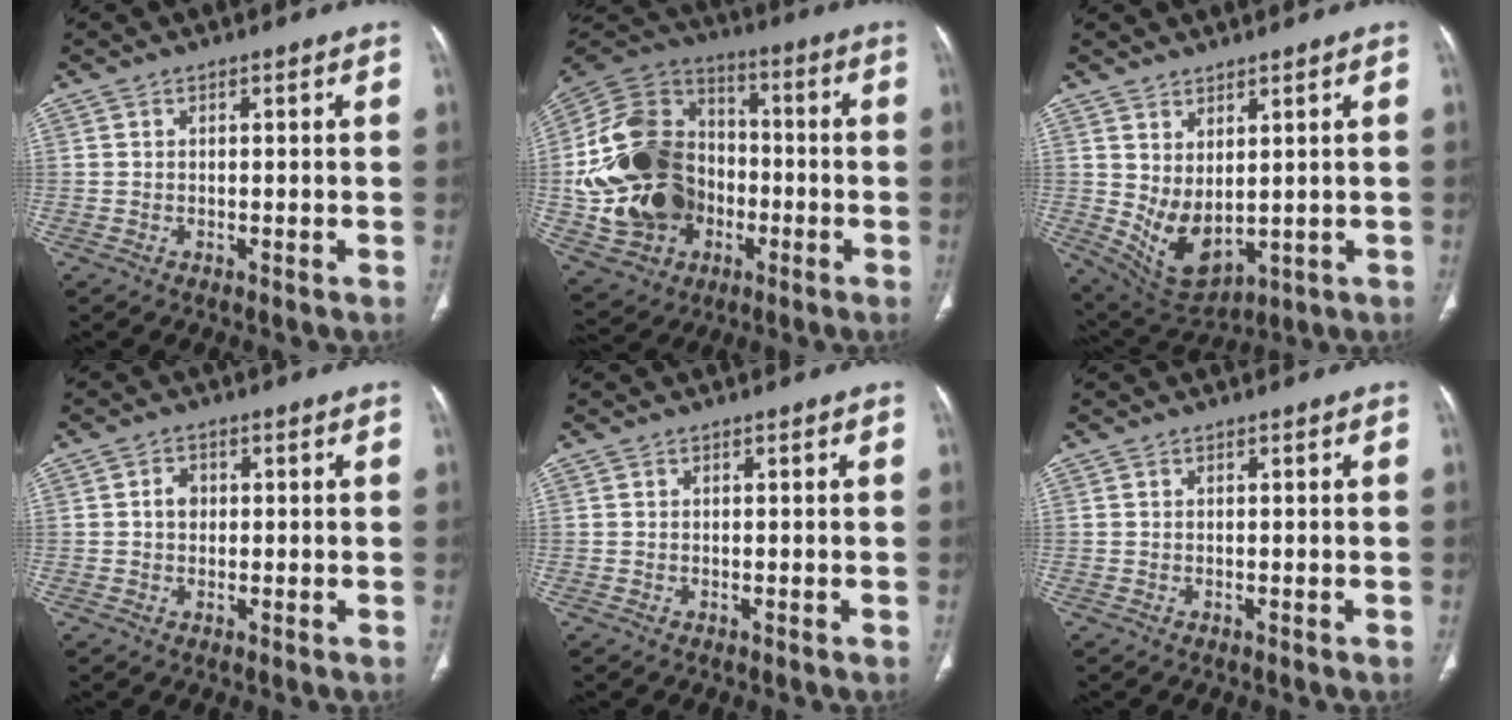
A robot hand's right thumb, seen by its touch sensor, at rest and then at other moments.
{"total": 25.5, "force": [-4.0, 20.2, 15.1], "torque": [-0.275, 0.035, -0.055]}
{"total": 8.5, "force": [1.2, 4.9, 6.9], "torque": [-0.112, -0.023, 0.053]}
{"total": 2.6, "force": [0.2, 2.1, 1.5], "torque": [-0.014, 0.007, 0.003]}
{"total": 0.0}
{"total": 0.0}